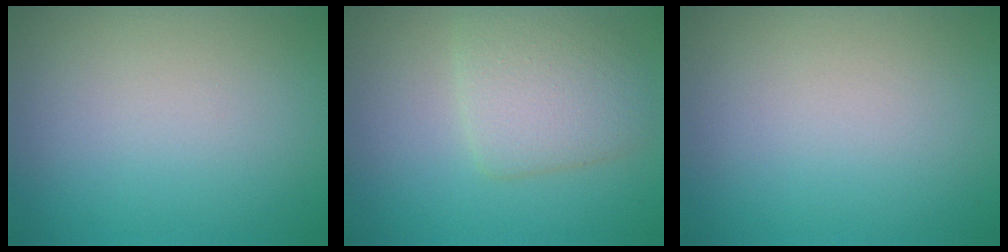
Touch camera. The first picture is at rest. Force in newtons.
{"total": 4.0, "press": 4.0, "slide": 0.1}
{"total": 0.0}